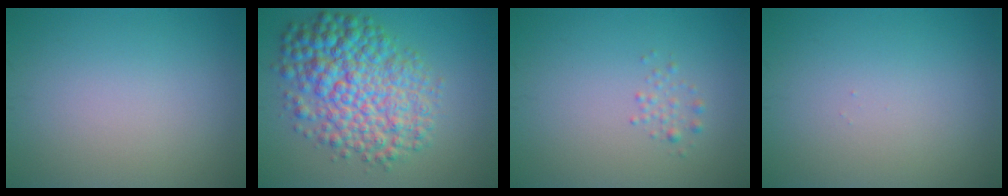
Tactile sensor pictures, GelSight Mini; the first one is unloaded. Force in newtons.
{"total": 8.9, "press": 8.9, "slide": 0.1}
{"total": 1.0, "press": 1.0, "slide": 0.0}
{"total": 0.0}